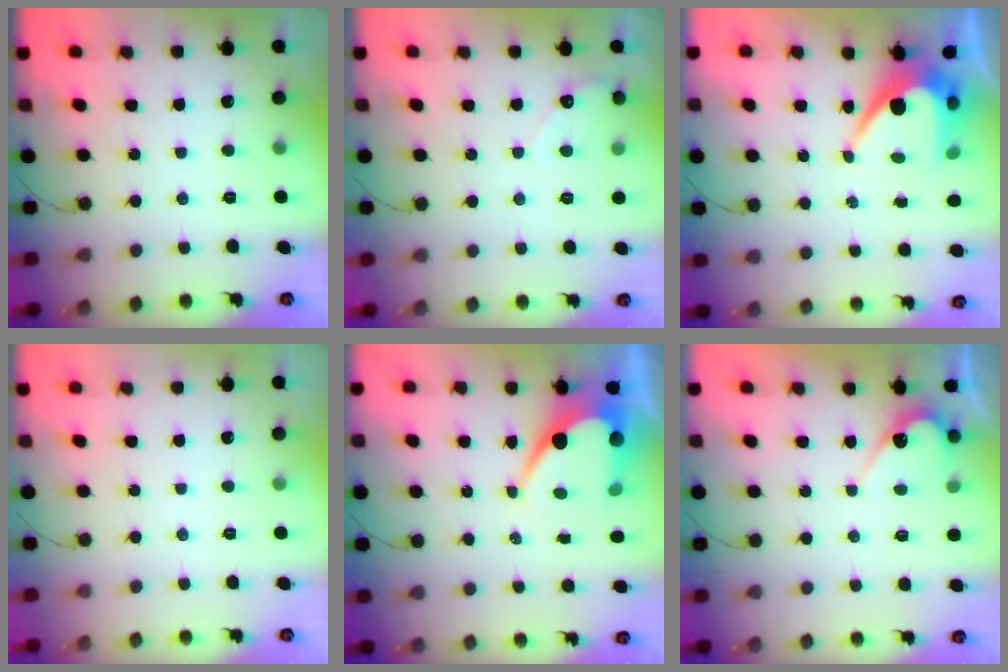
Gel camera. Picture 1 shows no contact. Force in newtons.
{"total": 2.6, "press": 2.6, "slide": 0.2}
{"total": 8.6, "press": 8.5, "slide": 0.8}
{"total": 0.0}
{"total": 10.2, "press": 10.2, "slide": 0.8}
{"total": 6.7, "press": 6.7, "slide": 0.3}